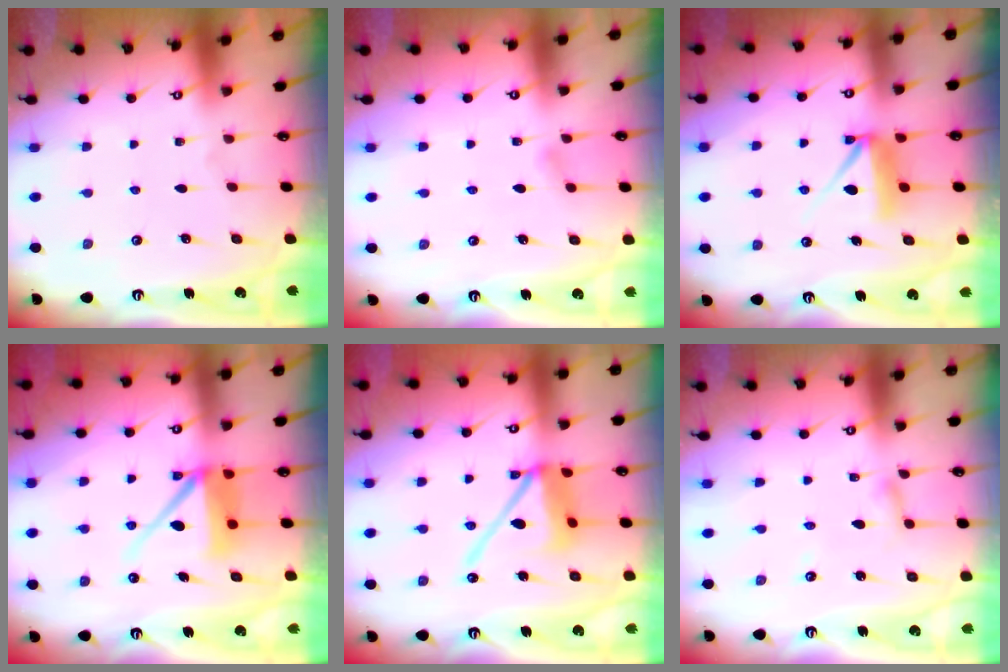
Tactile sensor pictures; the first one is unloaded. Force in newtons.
{"total": 3.7, "press": 3.6, "slide": 0.4}
{"total": 8.1, "press": 8.1, "slide": 0.1}
{"total": 9.9, "press": 9.8, "slide": 1.5}
{"total": 12.1, "press": 12.0, "slide": 1.6}
{"total": 2.7, "press": 2.7, "slide": 0.1}